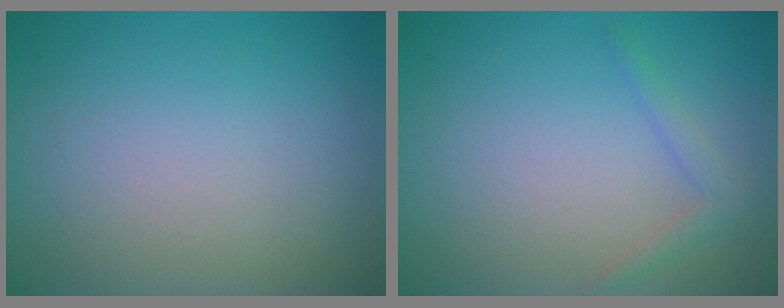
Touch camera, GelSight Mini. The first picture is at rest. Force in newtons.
{"total": 1.3, "press": 1.3, "slide": 0.1}